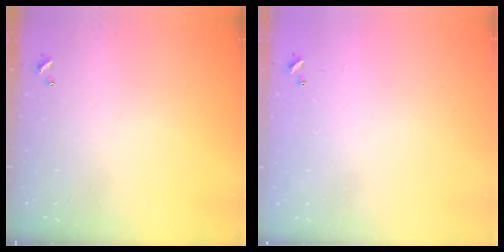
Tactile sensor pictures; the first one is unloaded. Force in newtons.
{"total": 8.5, "press": 8.4, "slide": 0.5}